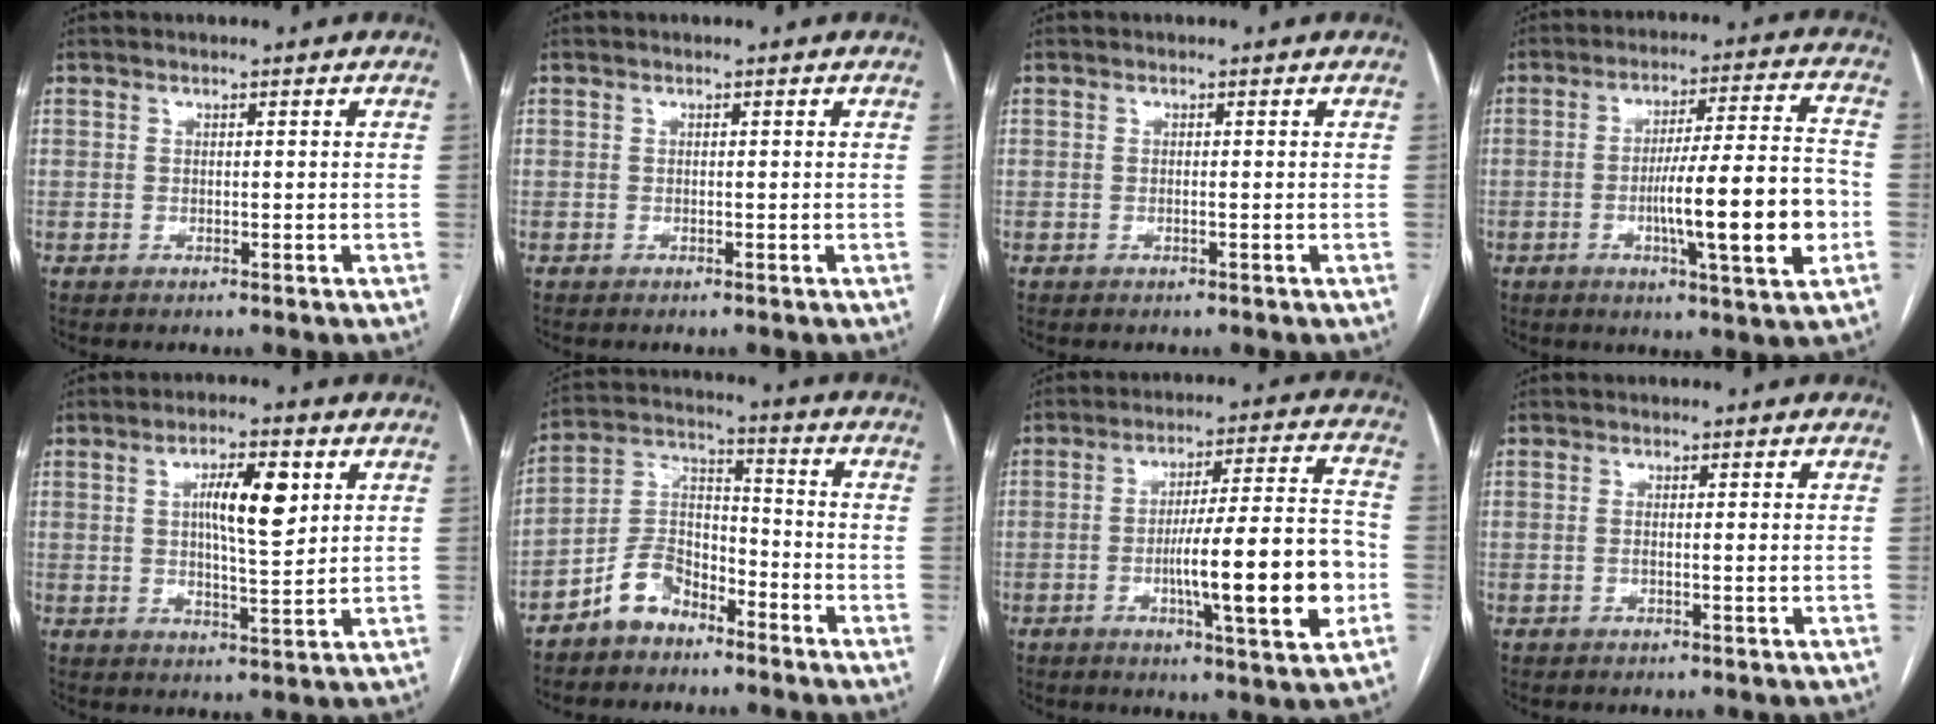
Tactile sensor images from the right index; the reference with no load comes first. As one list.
[{"total": 0.0}, {"total": 0.0}, {"total": 14.7, "force": [-3.5, 0.7, 14.3], "torque": [-0.226, 0.001, -0.054]}, {"total": 8.2, "force": [2.5, 1.8, 7.6], "torque": [-0.129, 0.007, 0.042]}, {"total": 7.8, "force": [-5.5, 4.3, 3.6], "torque": [-0.078, 0.018, -0.106]}, {"total": 16.3, "force": [-3.9, 1.1, 15.8], "torque": [-0.244, 0.003, -0.057]}, {"total": 1.1, "force": [0.0, -0.1, 1.1], "torque": [-0.022, -0.001, 0.000]}]